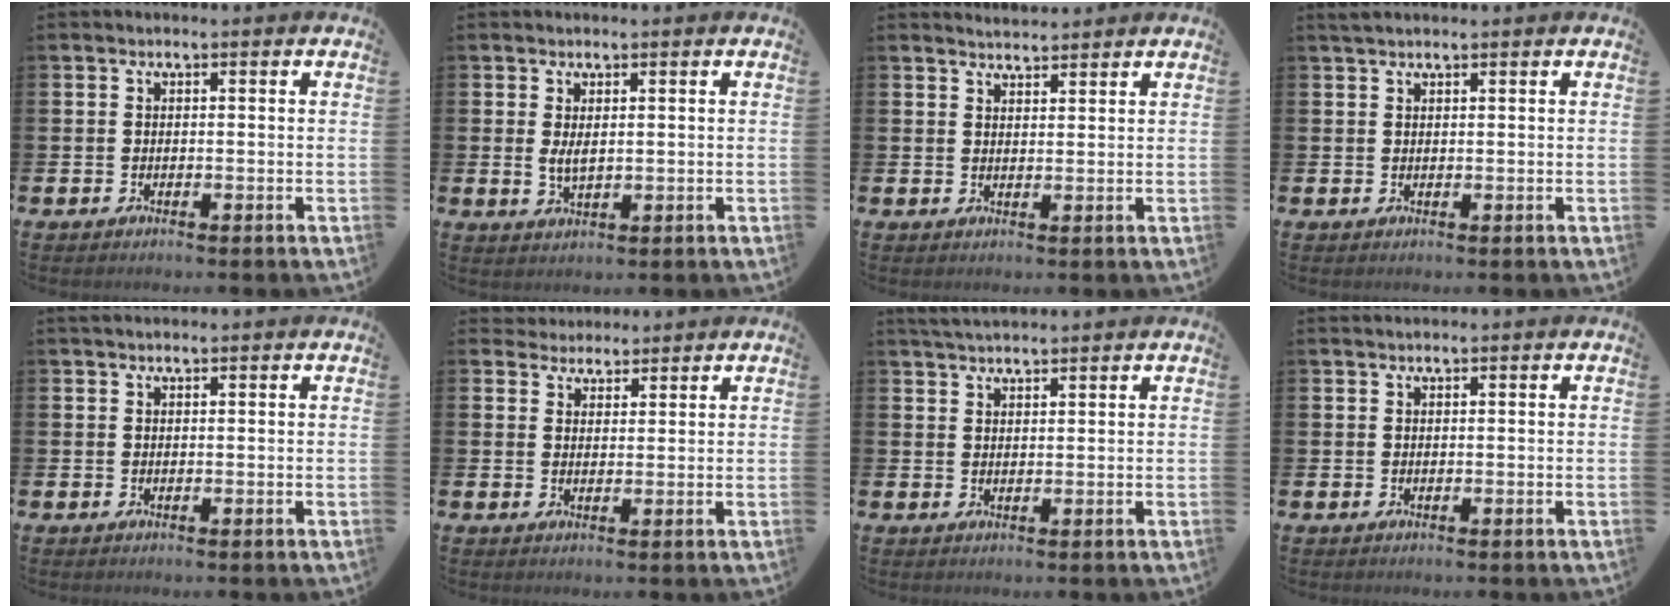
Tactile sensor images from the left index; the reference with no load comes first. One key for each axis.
{"total": 2.3, "fx": 1.0, "fy": 0.9, "fz": 1.9, "tx": -0.029, "ty": -0.002, "tz": 0.015}
{"total": 2.8, "fx": 2.8, "fy": 0.3, "fz": -0.1, "tx": -0.002, "ty": -0.012, "tz": 0.051}
{"total": 1.5, "fx": 1.4, "fy": 0.2, "fz": 0.5, "tx": -0.009, "ty": 0.003, "tz": 0.024}
{"total": 0.7, "fx": 0.7, "fy": 0.1, "fz": 0.3, "tx": -0.005, "ty": 0.002, "tz": 0.011}
{"total": 3.3, "fx": 3.1, "fy": 1.2, "fz": -0.1, "tx": -0.007, "ty": -0.009, "tz": 0.056}
{"total": 2.8, "fx": 2.7, "fy": 0.3, "fz": 0.5, "tx": -0.015, "ty": -0.005, "tz": 0.050}
{"total": 0.6, "fx": 0.6, "fy": 0.0, "fz": 0.1, "tx": 0.000, "ty": 0.001, "tz": 0.011}